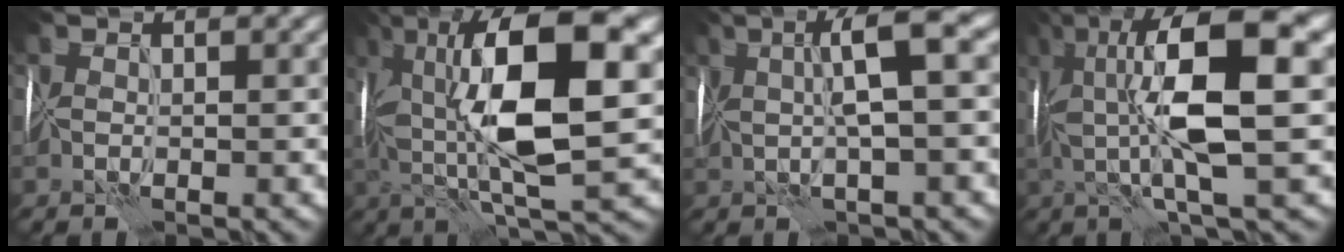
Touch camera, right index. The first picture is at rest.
{"total": 12.0, "force": [1.9, 4.1, 11.2], "torque": [-0.191, 0.015, 0.032]}
{"total": 4.7, "force": [1.4, 0.1, 4.4], "torque": [-0.077, 0.014, 0.024]}
{"total": 9.8, "force": [1.5, 1.9, 9.5], "torque": [-0.170, 0.014, 0.033]}